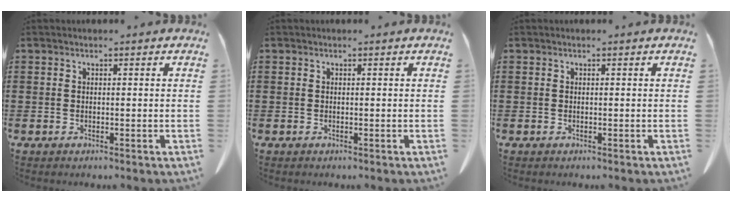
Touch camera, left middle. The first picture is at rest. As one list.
[{"total": 0.0}, {"total": 0.0}]